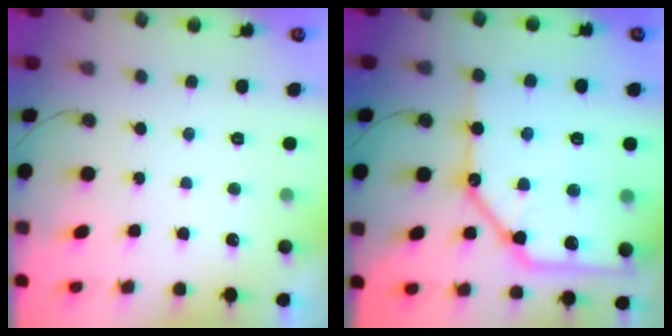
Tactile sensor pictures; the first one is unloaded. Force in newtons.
{"total": 24.1, "press": 23.9, "slide": 3.0}